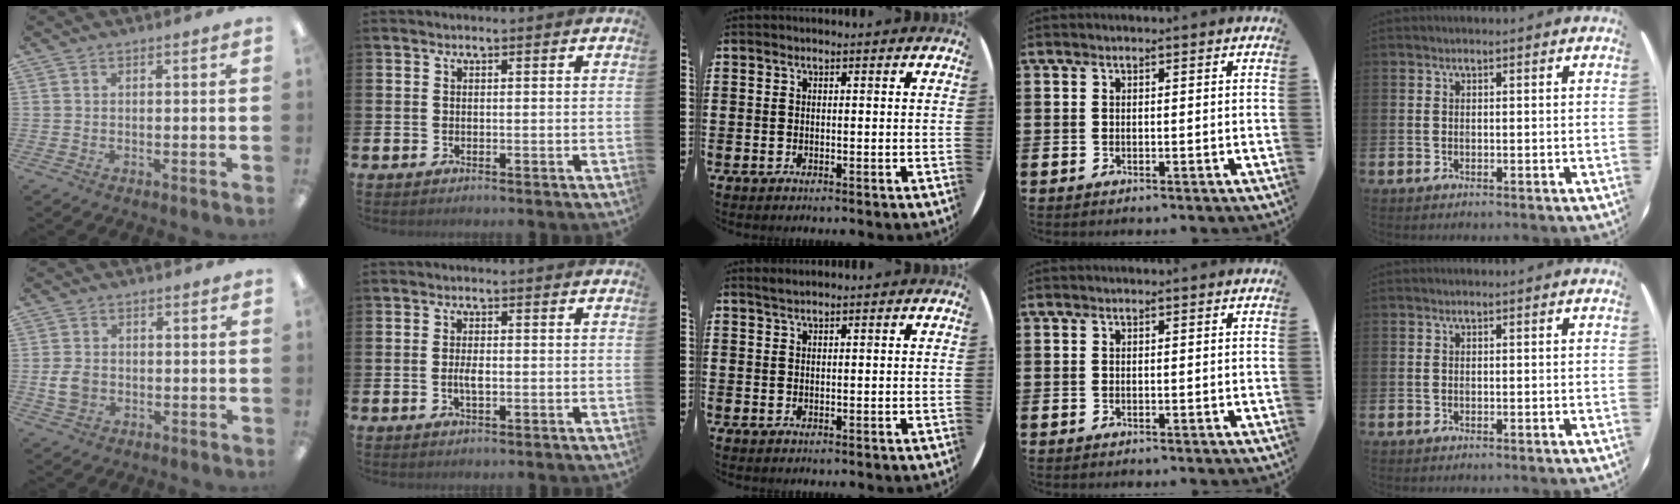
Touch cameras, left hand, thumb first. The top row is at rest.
{"thumb": {"total": 5.0, "force": [-0.6, 3.9, 2.9], "torque": [-0.063, 0.004, -0.011]}, "index": {"total": 2.2, "force": [-0.2, 0.9, 2.0], "torque": [-0.031, -0.001, -0.006]}, "middle": {"total": 0.9, "force": [0.9, 0.0, 0.2], "torque": [-0.004, 0.001, 0.017]}}